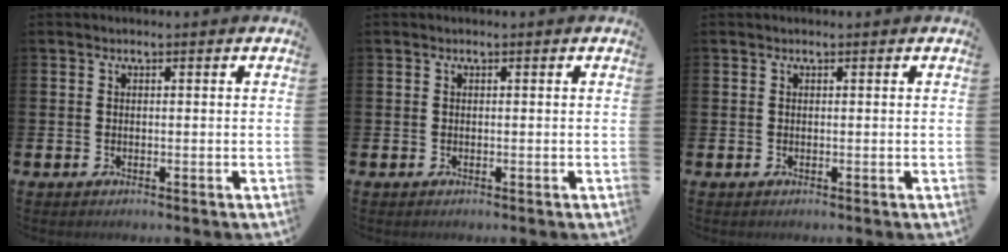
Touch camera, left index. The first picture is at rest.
{"total": 0.0}
{"total": 0.0}